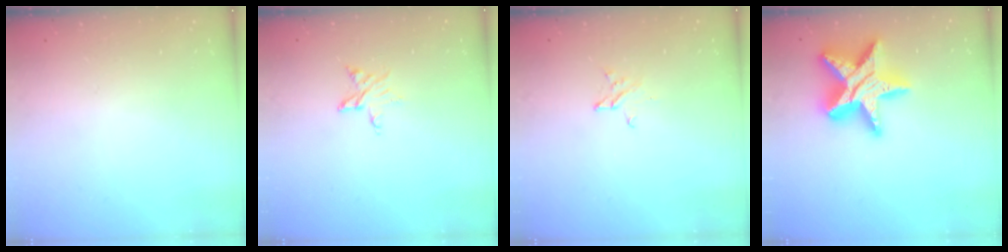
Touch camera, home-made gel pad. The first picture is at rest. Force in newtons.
{"total": 6.4, "press": 6.4, "slide": 0.5}
{"total": 2.2, "press": 2.2, "slide": 0.2}
{"total": 19.7, "press": 19.7, "slide": 1.5}